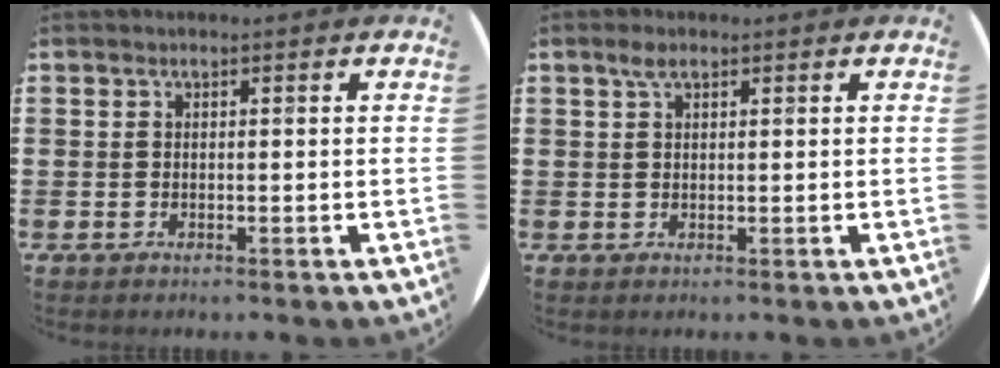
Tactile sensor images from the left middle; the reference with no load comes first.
{"total": 1.8, "force": [1.1, 0.9, 1.1], "torque": [-0.015, 0.002, 0.017]}